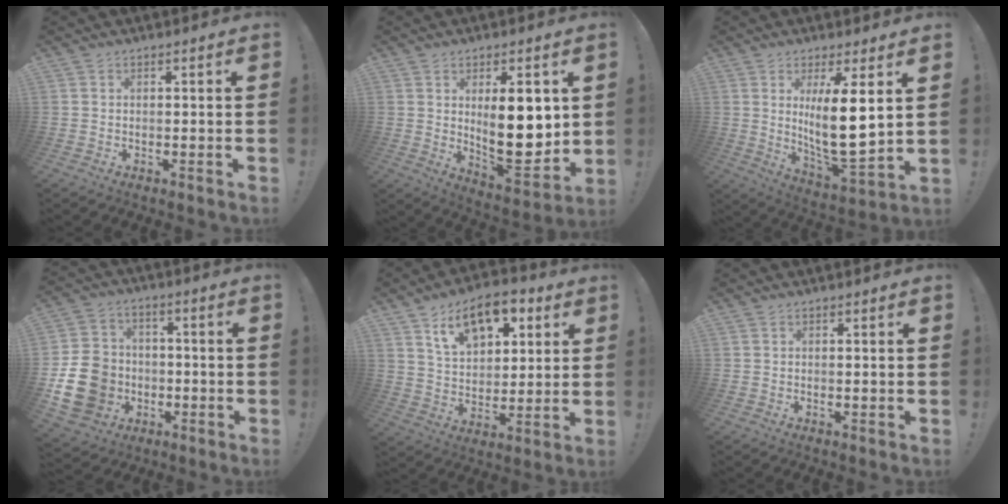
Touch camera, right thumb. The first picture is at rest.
{"total": 15.7, "force": [2.7, 6.2, 14.2], "torque": [-0.215, -0.032, 0.044]}
{"total": 14.3, "force": [3.9, 3.8, 13.2], "torque": [-0.229, -0.042, 0.058]}
{"total": 17.2, "force": [-4.3, 14.5, 8.1], "torque": [-0.147, 0.033, -0.066]}
{"total": 14.7, "force": [8.3, 8.6, 8.5], "torque": [-0.126, -0.038, 0.149]}
{"total": 0.0}